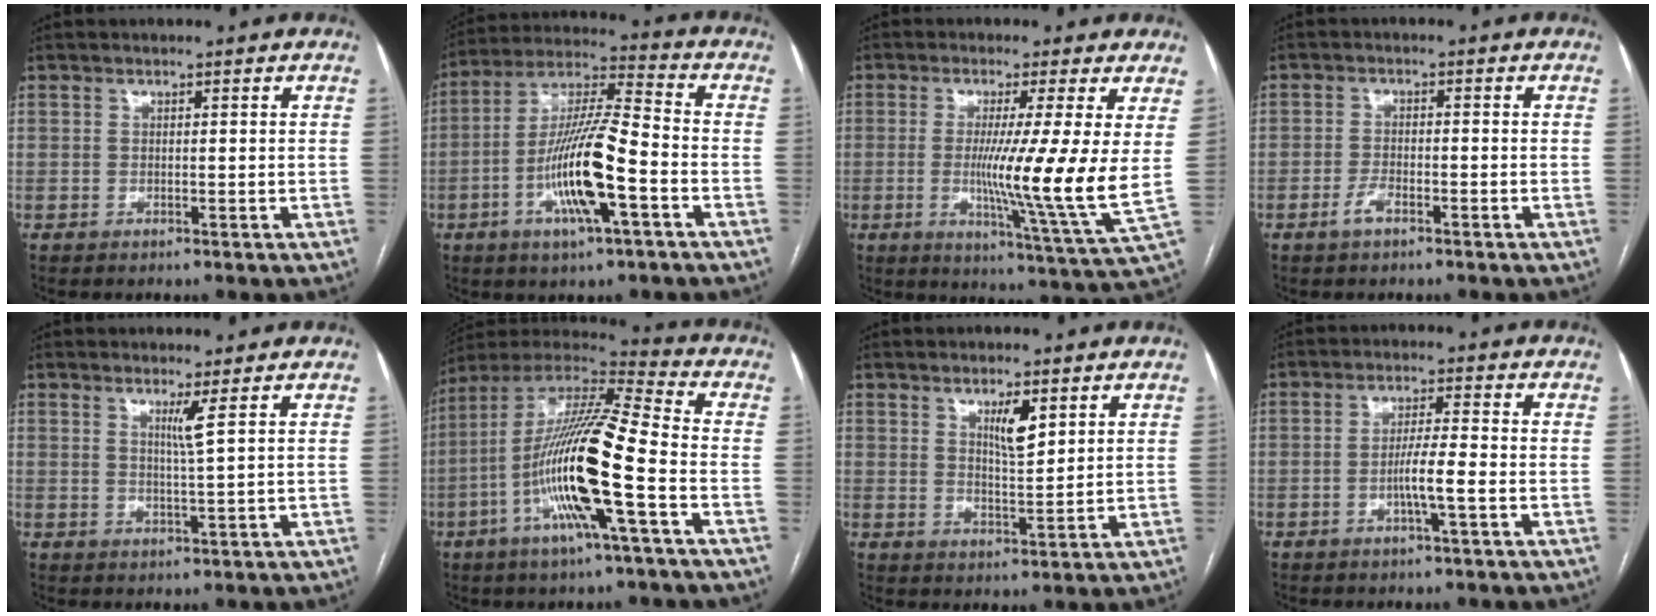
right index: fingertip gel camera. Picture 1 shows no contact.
{"total": 14.8, "force": [-4.7, 1.8, 13.9], "torque": [-0.270, 0.000, -0.086]}
{"total": 13.0, "force": [0.5, -2.1, 12.9], "torque": [-0.208, -0.045, -0.001]}
{"total": 2.5, "force": [-1.6, 0.8, 1.7], "torque": [-0.033, 0.002, -0.032]}
{"total": 2.4, "force": [1.1, -0.9, 1.9], "torque": [-0.037, -0.014, 0.025]}
{"total": 19.4, "force": [-5.3, 1.0, 18.7], "torque": [-0.365, -0.007, -0.106]}
{"total": 4.6, "force": [2.3, 1.1, 3.8], "torque": [-0.069, -0.004, 0.043]}
{"total": 4.6, "force": [-1.6, -0.2, 4.3], "torque": [-0.080, 0.001, -0.030]}